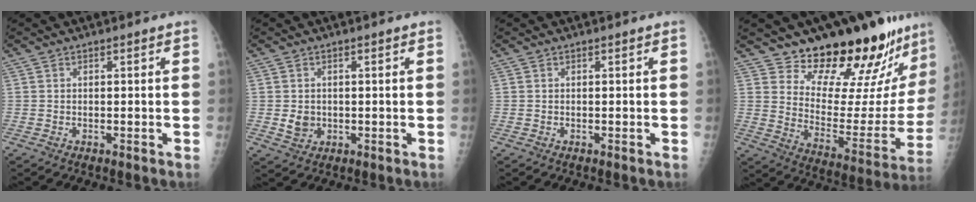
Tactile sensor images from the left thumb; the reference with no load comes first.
{"total": 3.1, "force": [-0.1, 2.7, 1.5], "torque": [-0.013, -0.001, 0.006]}
{"total": 0.0}
{"total": 22.4, "force": [19.0, 6.3, 9.9], "torque": [-0.101, -0.165, 0.264]}